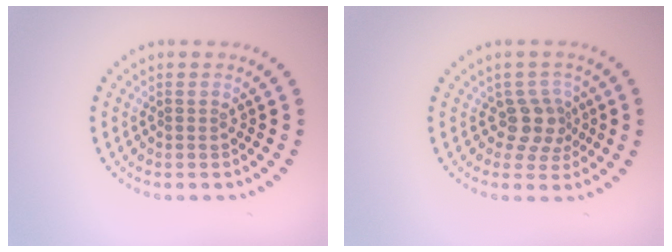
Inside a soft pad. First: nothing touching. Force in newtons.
{"total": 2.8, "press": 2.2, "slide": 1.7}